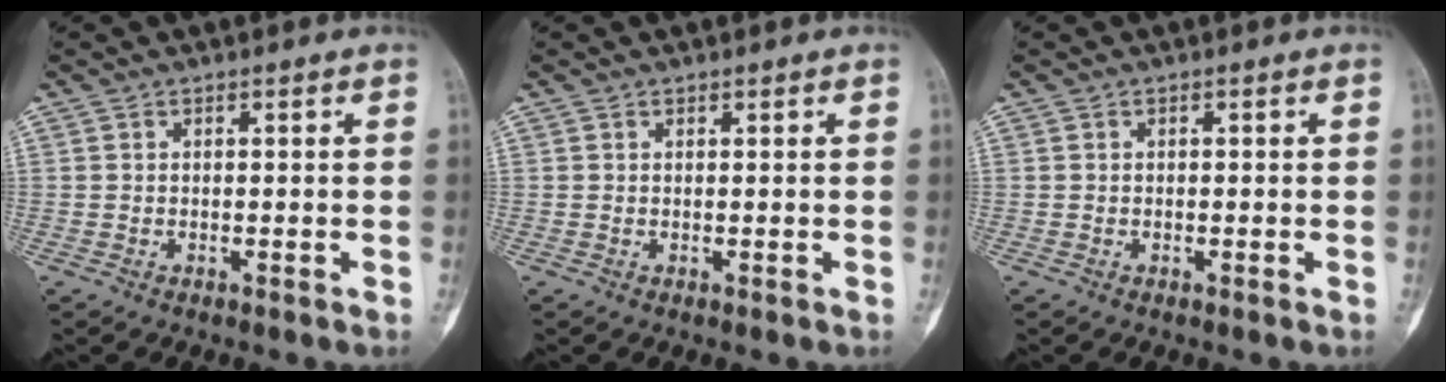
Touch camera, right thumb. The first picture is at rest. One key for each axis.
{"total": 0.0}
{"total": 0.0}